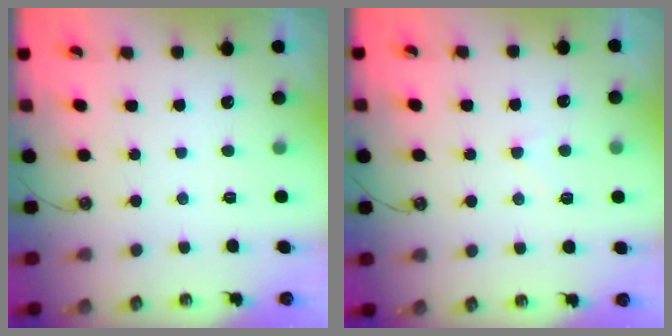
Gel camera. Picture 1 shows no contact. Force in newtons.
{"total": 1.3, "press": 1.2, "slide": 0.5}